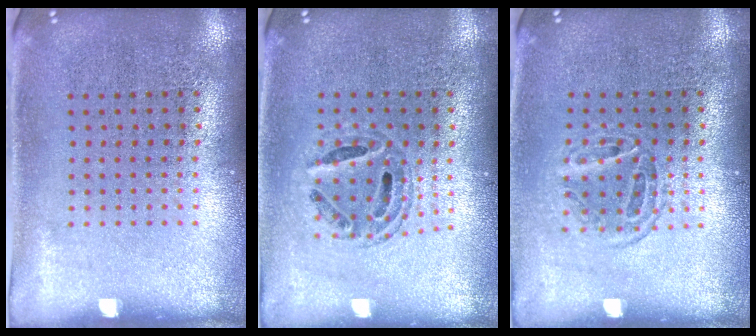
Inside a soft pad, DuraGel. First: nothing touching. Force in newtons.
{"total": 0.8, "press": 0.7, "slide": 0.2}
{"total": 1.2, "press": 1.0, "slide": 0.6}